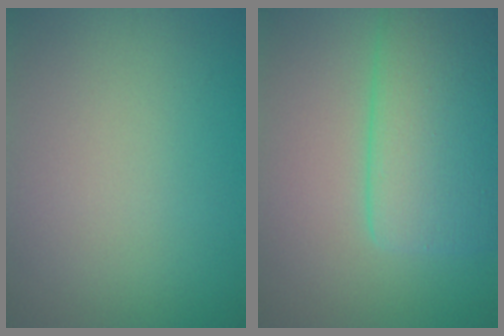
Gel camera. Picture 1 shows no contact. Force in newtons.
{"total": 7.9, "press": 7.9, "slide": 0.5}